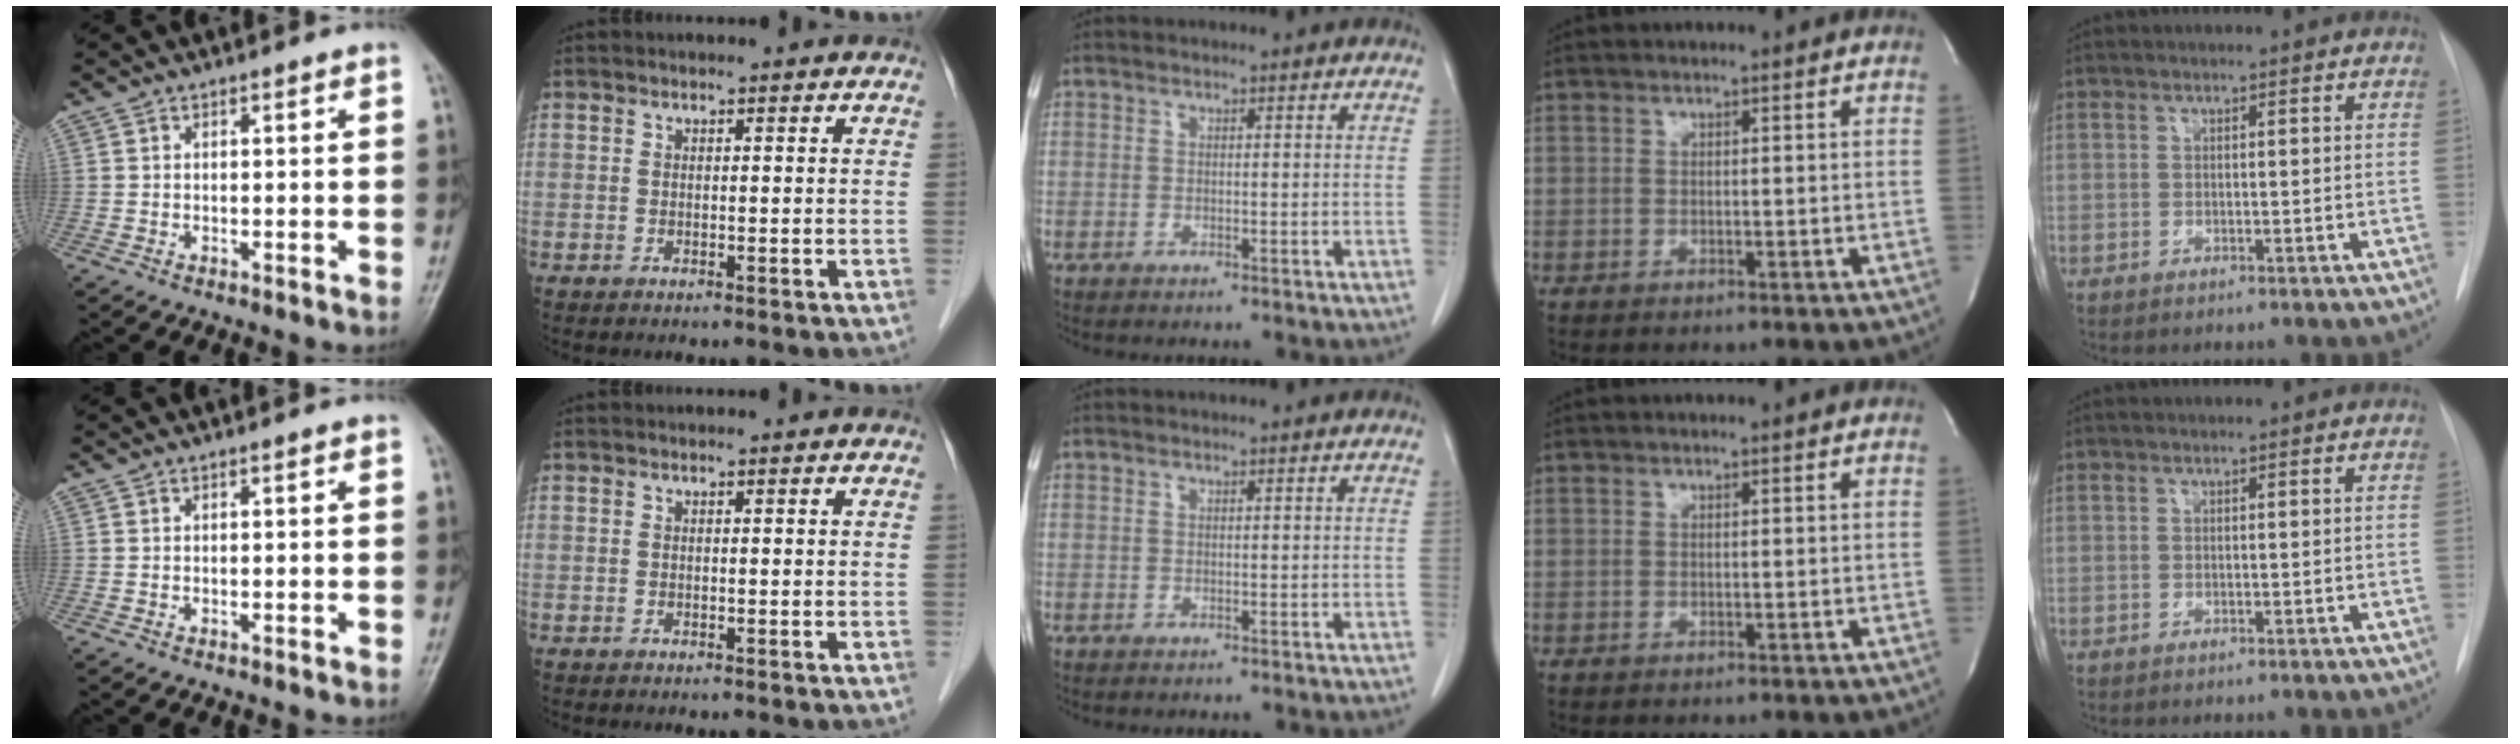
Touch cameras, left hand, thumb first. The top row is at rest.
{}